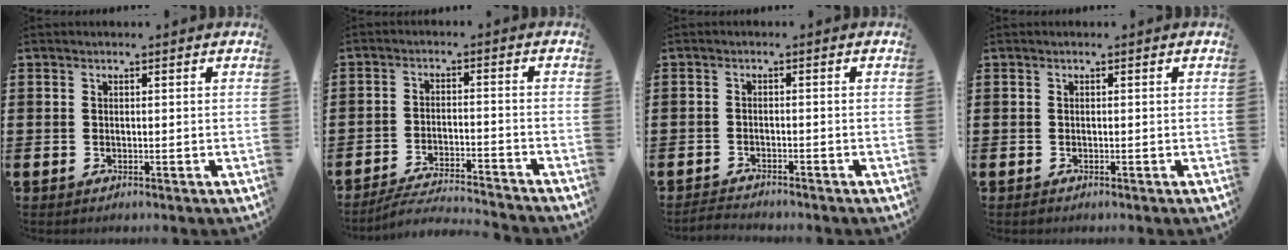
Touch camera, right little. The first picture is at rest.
{"total": 3.8, "force": [-3.7, -0.2, 0.7], "torque": [-0.013, -0.002, -0.076]}
{"total": 1.6, "force": [-1.6, 0.0, 0.0], "torque": [-0.004, 0.002, -0.033]}
{"total": 0.0}